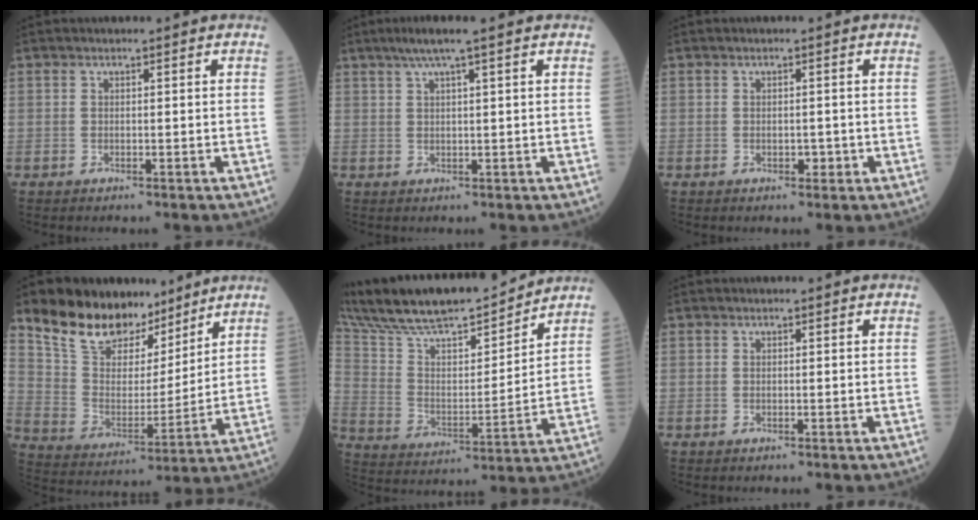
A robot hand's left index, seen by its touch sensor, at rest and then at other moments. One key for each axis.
{"total": 4.5, "fx": 3.0, "fy": -0.4, "fz": 3.3, "tx": -0.066, "ty": 0.016, "tz": 0.055}
{"total": 1.3, "fx": -0.5, "fy": 0.9, "fz": 0.8, "tx": -0.008, "ty": 0.003, "tz": -0.006}
{"total": 15.2, "fx": 12.1, "fy": 7.0, "fz": 6.0, "tx": -0.110, "ty": 0.015, "tz": 0.222}
{"total": 22.2, "fx": 19.6, "fy": 3.6, "fz": 9.8, "tx": -0.186, "ty": 0.019, "tz": 0.329}
{"total": 0.0}